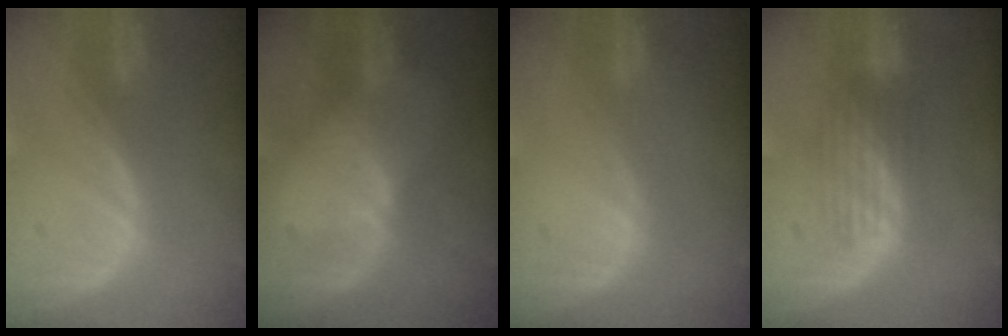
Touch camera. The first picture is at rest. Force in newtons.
{"total": 2.7, "press": 2.7, "slide": 0.3}
{"total": 0.0}
{"total": 4.1, "press": 4.1, "slide": 0.1}